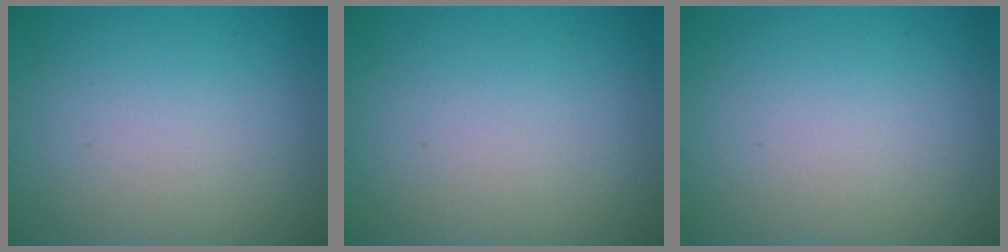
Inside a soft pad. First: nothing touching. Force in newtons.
{"total": 0.0}
{"total": 0.0}